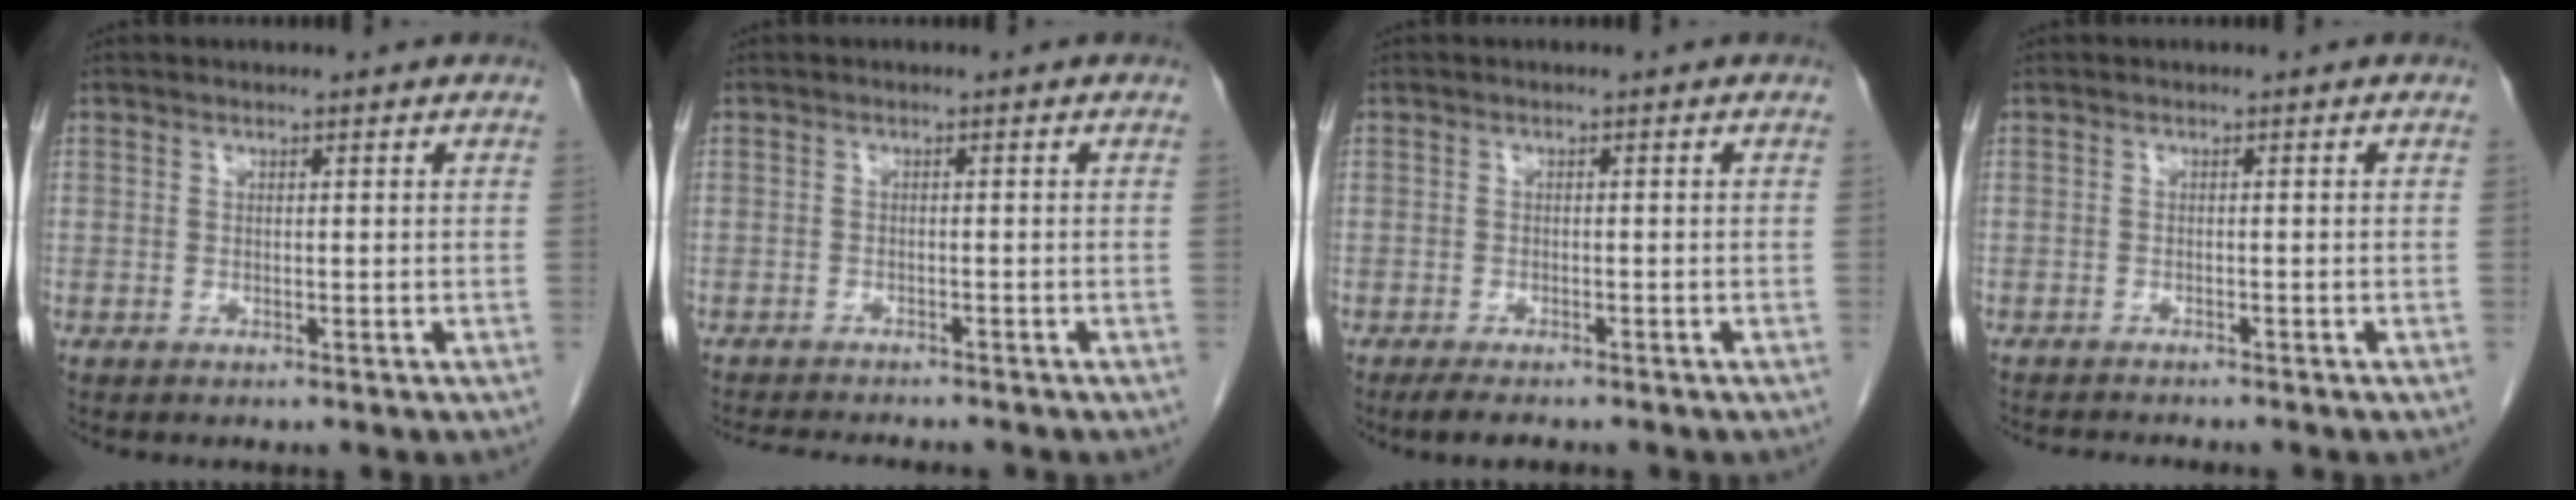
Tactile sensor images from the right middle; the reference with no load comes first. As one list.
[{"total": 6.8, "force": [-6.3, 1.0, 2.4], "torque": [-0.031, -0.008, -0.093]}, {"total": 3.1, "force": [-2.5, 0.8, 1.7], "torque": [-0.031, -0.008, -0.037]}, {"total": 3.4, "force": [-3.2, 0.4, 1.0], "torque": [-0.013, -0.009, -0.046]}]